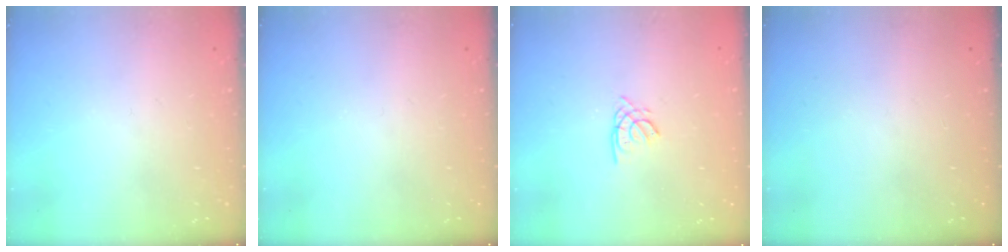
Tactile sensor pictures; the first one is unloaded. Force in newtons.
{"total": 0.0}
{"total": 1.6, "press": 1.5, "slide": 0.4}
{"total": 0.0}